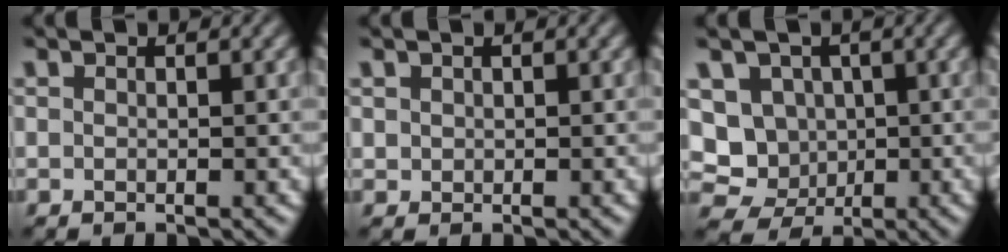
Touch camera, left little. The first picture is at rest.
{"total": 0.6, "force": [0.2, 0.5, 0.1], "torque": [0.001, 0.000, 0.007]}
{"total": 8.0, "force": [-0.5, 7.4, 2.9], "torque": [-0.043, 0.021, -0.035]}